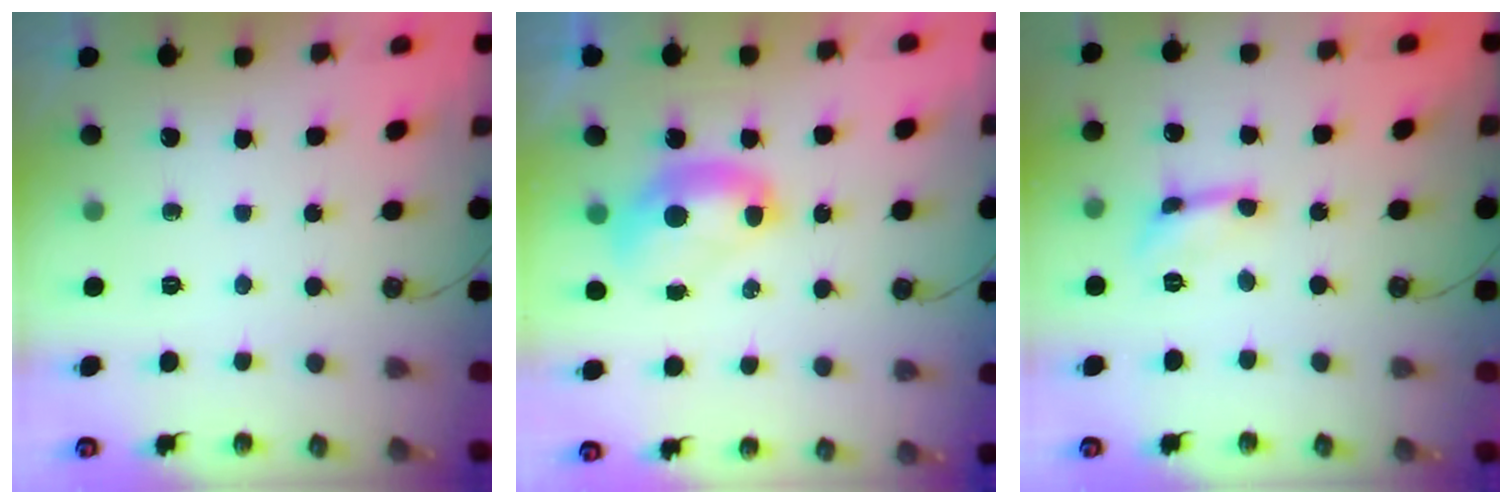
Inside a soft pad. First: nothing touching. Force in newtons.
{"total": 2.6, "press": 2.6, "slide": 0.1}
{"total": 0.0}